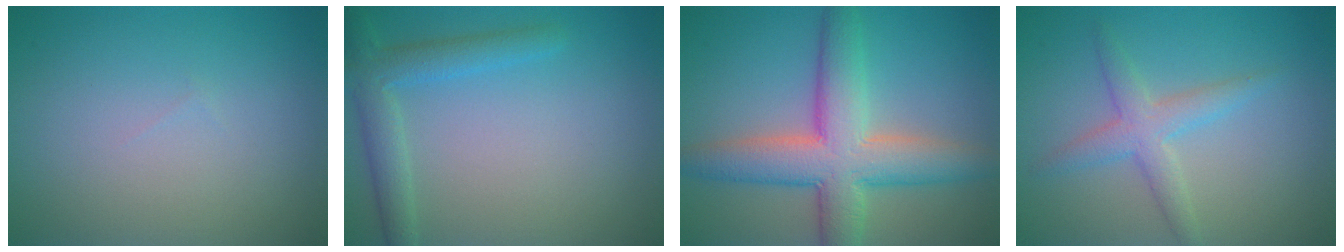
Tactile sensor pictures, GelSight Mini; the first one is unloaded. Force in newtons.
{"total": 3.3, "press": 3.3, "slide": 0.2}
{"total": 8.0, "press": 8.0, "slide": 0.7}
{"total": 2.9, "press": 2.9, "slide": 0.0}